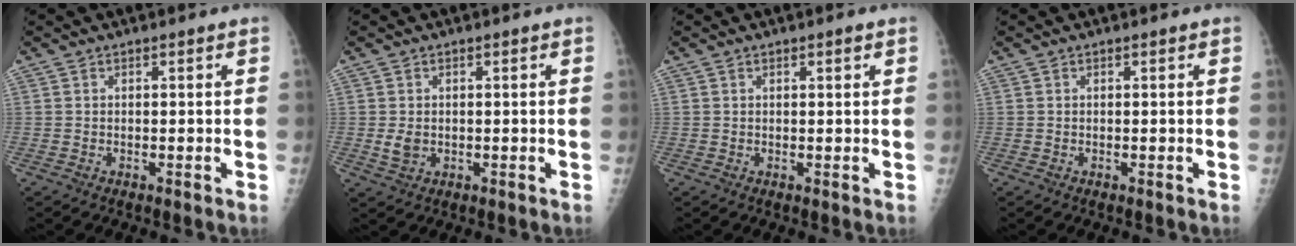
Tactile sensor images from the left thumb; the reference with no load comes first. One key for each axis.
{"total": 2.6, "fx": -0.2, "fy": 2.0, "fz": 1.6, "tx": -0.021, "ty": -0.003, "tz": 0.002}
{"total": 0.8, "fx": 0.5, "fy": 0.2, "fz": 0.6, "tx": -0.008, "ty": 0.000, "tz": 0.008}
{"total": 0.0}